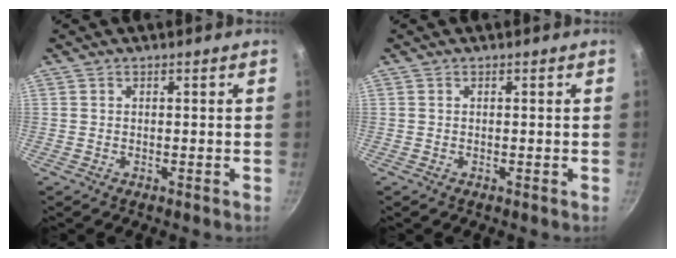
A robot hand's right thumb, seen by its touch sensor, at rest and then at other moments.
{"total": 0.0}